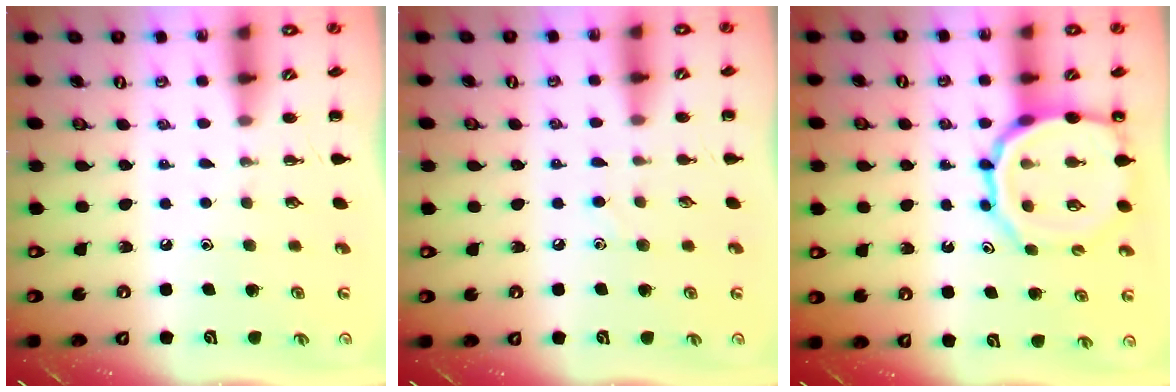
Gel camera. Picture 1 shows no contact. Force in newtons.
{"total": 4.5, "press": 4.3, "slide": 1.4}
{"total": 14.6, "press": 14.4, "slide": 2.3}